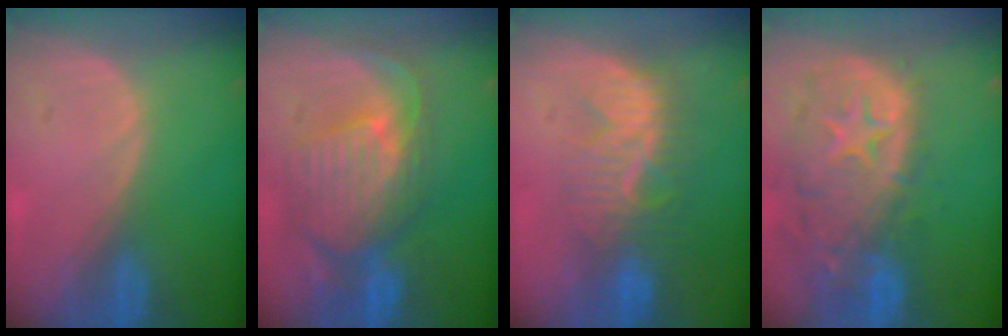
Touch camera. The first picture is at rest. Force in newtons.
{"total": 10.8, "press": 9.5, "slide": 5.2}
{"total": 8.3, "press": 7.9, "slide": 2.3}
{"total": 13.9, "press": 11.2, "slide": 8.3}